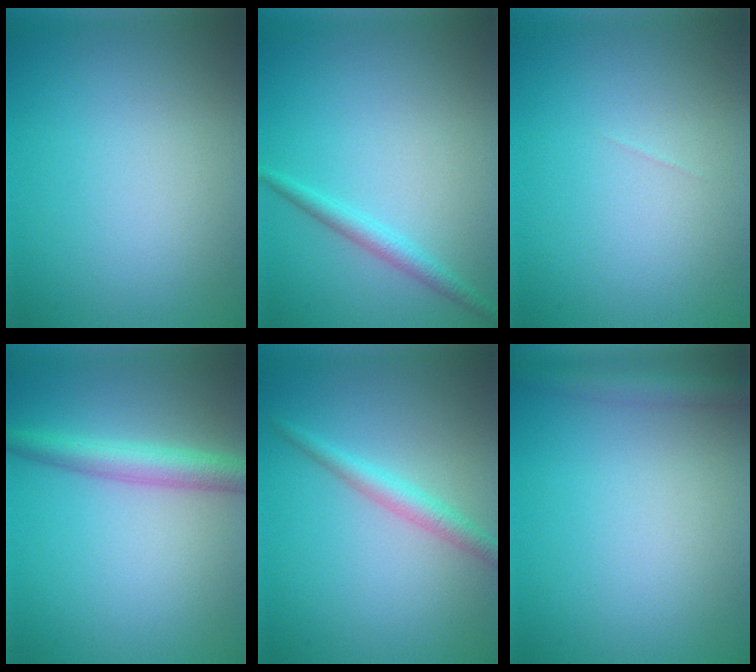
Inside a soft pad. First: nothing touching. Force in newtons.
{"total": 1.8, "press": 1.8, "slide": 0.1}
{"total": 0.0}
{"total": 3.6, "press": 3.6, "slide": 0.2}
{"total": 2.2, "press": 2.2, "slide": 0.0}
{"total": 2.5, "press": 2.5, "slide": 0.1}